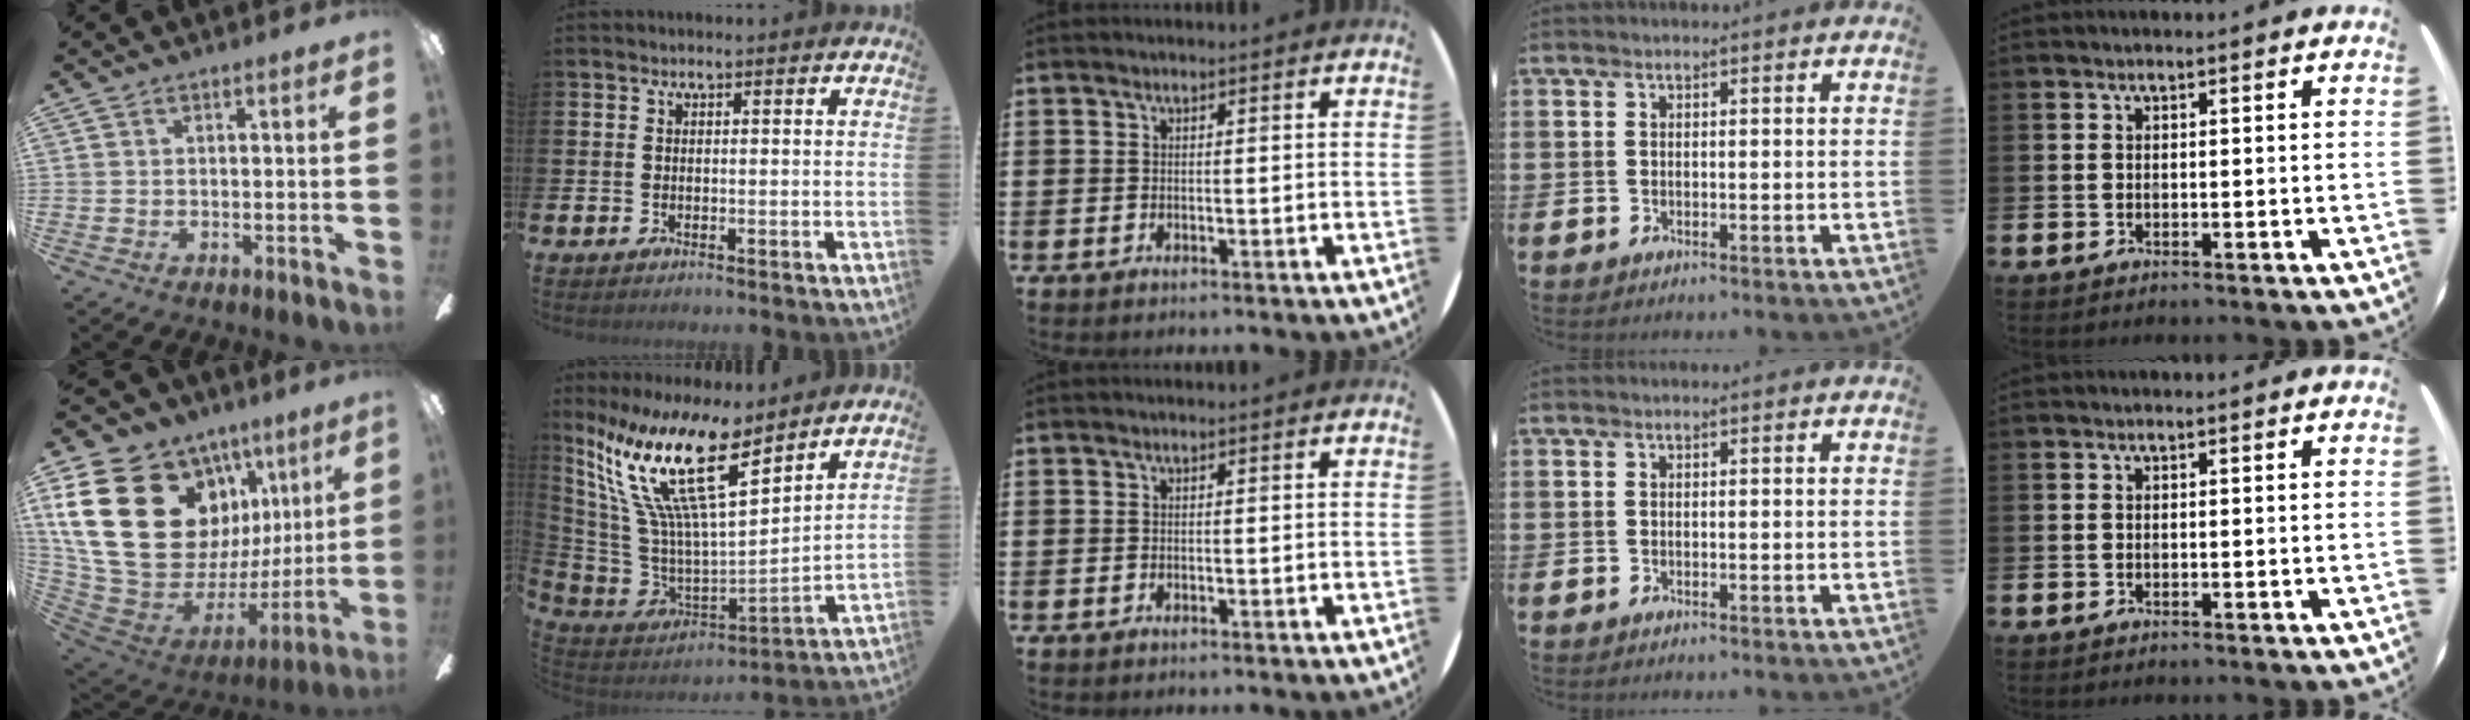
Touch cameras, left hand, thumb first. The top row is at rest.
{"thumb": {"total": 28.1, "force": [9.1, 19.2, 18.3], "torque": [-0.388, -0.052, 0.207]}, "index": {"total": 16.4, "force": [10.1, 5.2, 11.8], "torque": [-0.287, -0.069, 0.171]}}